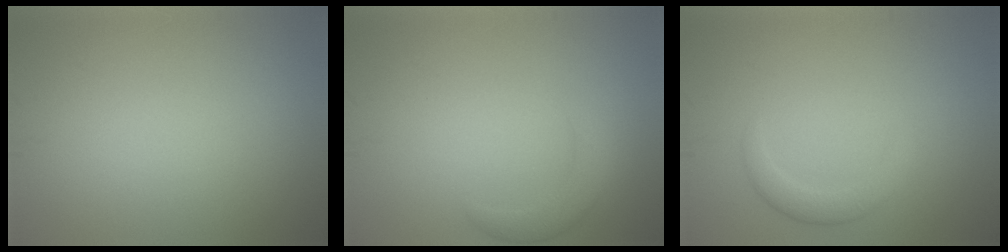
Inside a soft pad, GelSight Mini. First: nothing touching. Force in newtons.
{"total": 2.4, "press": 2.4, "slide": 0.2}
{"total": 1.9, "press": 1.9, "slide": 0.2}